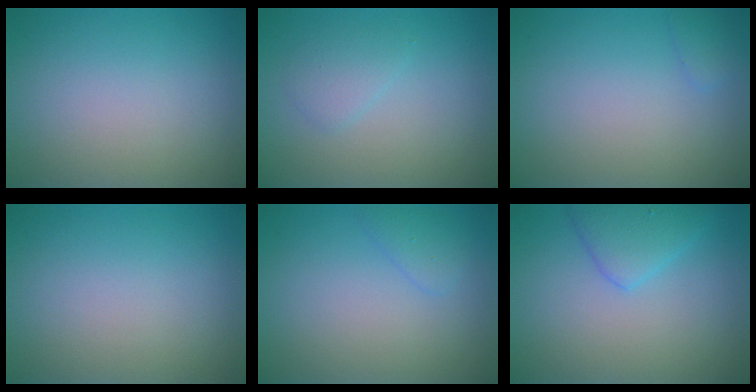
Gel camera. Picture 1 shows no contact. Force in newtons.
{"total": 1.5, "press": 1.5, "slide": 0.2}
{"total": 0.8, "press": 0.8, "slide": 0.0}
{"total": 0.0}
{"total": 1.3, "press": 1.3, "slide": 0.0}
{"total": 2.8, "press": 2.8, "slide": 0.2}